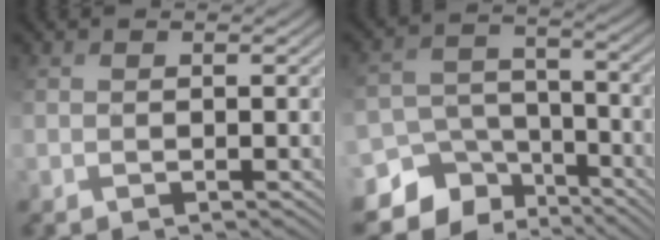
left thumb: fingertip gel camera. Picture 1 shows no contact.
{"total": 10.1, "force": [-8.0, 6.1, 1.0], "torque": [-0.059, -0.001, -0.097]}